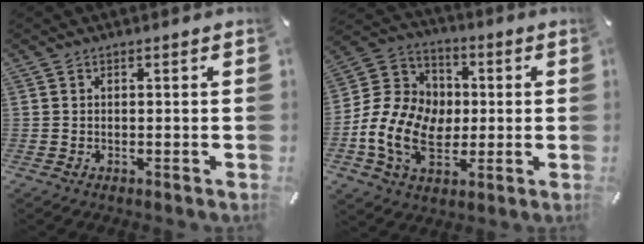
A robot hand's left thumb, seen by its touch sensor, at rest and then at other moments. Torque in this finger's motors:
{"motor_torque": [1.33, 2.05, 1.03, -0.21, 0.54]}